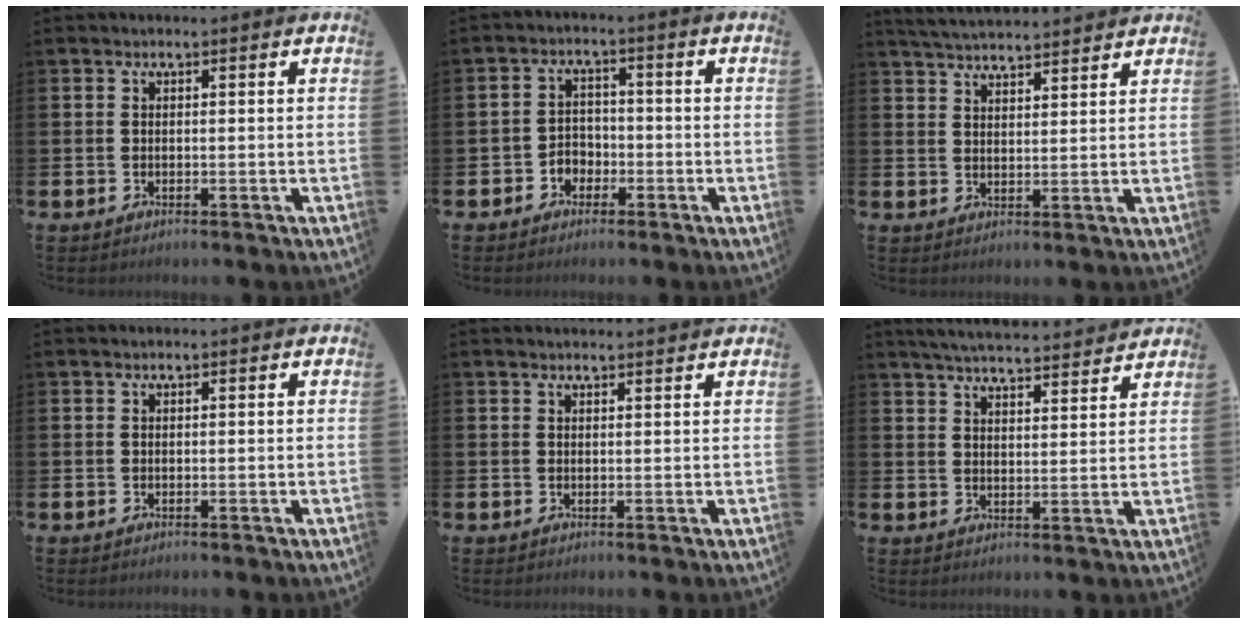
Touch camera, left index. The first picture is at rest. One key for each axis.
{"total": 2.9, "fx": -1.8, "fy": 2.2, "fz": 0.7, "tx": -0.021, "ty": 0.006, "tz": -0.040}
{"total": 4.3, "fx": 4.2, "fy": 0.1, "fz": 0.2, "tx": -0.010, "ty": -0.026, "tz": 0.076}
{"total": 0.0}
{"total": 1.3, "fx": 1.3, "fy": 0.0, "fz": 0.1, "tx": 0.010, "ty": -0.007, "tz": 0.020}
{"total": 5.3, "fx": 5.2, "fy": 0.4, "fz": 1.0, "tx": -0.028, "ty": -0.035, "tz": 0.091}